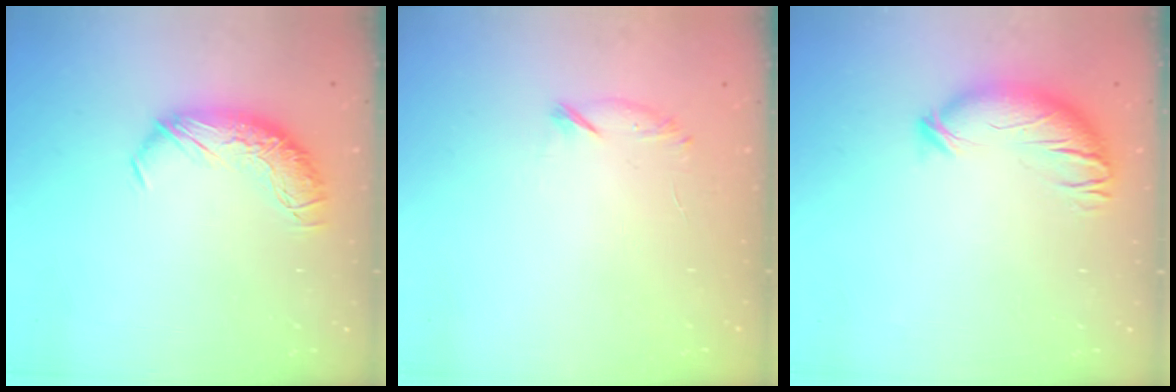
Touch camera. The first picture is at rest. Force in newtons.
{"total": 5.9, "press": 5.8, "slide": 1.4}
{"total": 3.8, "press": 3.0, "slide": 2.3}